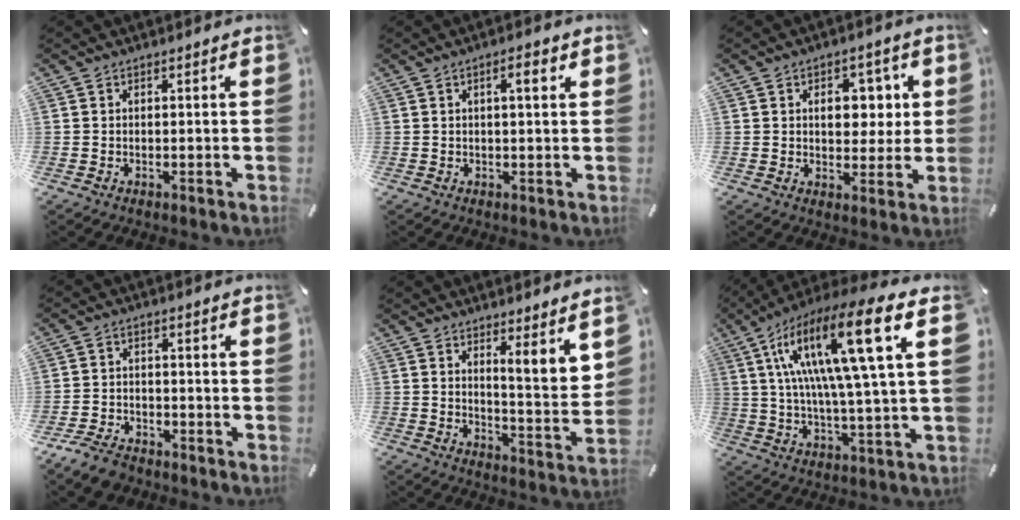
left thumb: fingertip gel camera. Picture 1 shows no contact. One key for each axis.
{"total": 3.3, "fx": 1.3, "fy": 0.8, "fz": 2.9, "tx": -0.045, "ty": 0.001, "tz": 0.015}
{"total": 7.8, "fx": 2.1, "fy": 5.9, "fz": 4.8, "tx": -0.049, "ty": -0.010, "tz": 0.026}
{"total": 5.3, "fx": -4.4, "fy": 2.4, "fz": 1.7, "tx": -0.042, "ty": 0.021, "tz": -0.087}
{"total": 6.3, "fx": 4.7, "fy": 0.4, "fz": 4.1, "tx": -0.059, "ty": -0.050, "tz": 0.076}
{"total": 20.9, "fx": 8.0, "fy": 2.8, "fz": 19.1, "tx": -0.375, "ty": -0.040, "tz": 0.104}